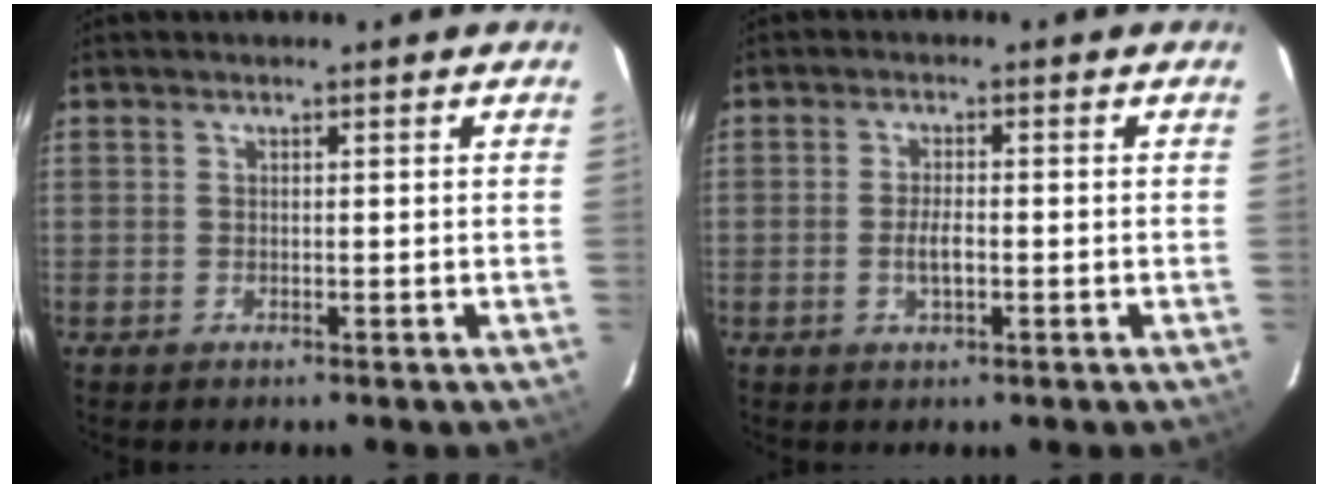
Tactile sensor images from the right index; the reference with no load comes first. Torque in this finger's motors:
{"motor_torque": [0.05, -0.05, 0.21, 0.04]}